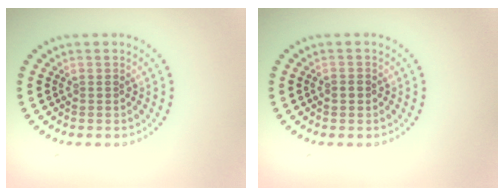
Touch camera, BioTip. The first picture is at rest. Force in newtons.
{"total": 1.2, "press": 1.2, "slide": 0.1}